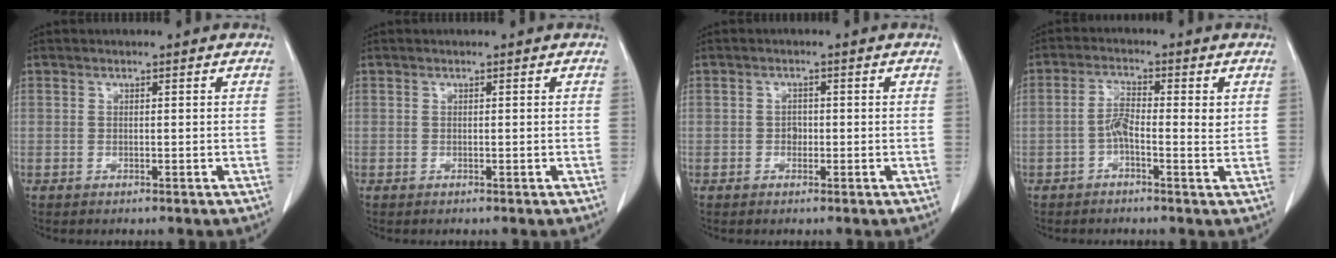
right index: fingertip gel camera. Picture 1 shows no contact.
{"total": 0.0}
{"total": 1.3, "force": [-0.3, 1.0, 0.7], "torque": [-0.008, 0.005, -0.005]}
{"total": 4.6, "force": [-0.2, 1.4, 4.4], "torque": [-0.083, 0.011, -0.009]}